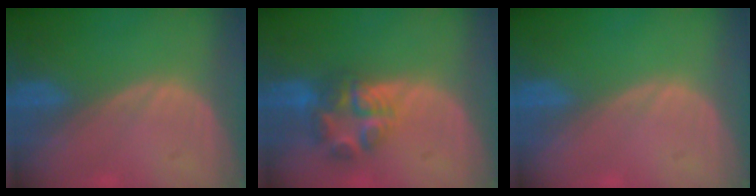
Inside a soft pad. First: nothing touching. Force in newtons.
{"total": 6.9, "press": 6.5, "slide": 2.2}
{"total": 0.0}